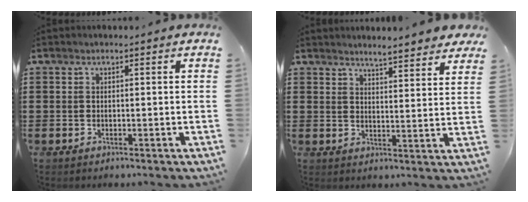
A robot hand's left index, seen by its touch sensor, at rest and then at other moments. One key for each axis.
{"total": 4.2, "fx": 4.1, "fy": -0.3, "fz": 0.7, "tx": -0.030, "ty": -0.018, "tz": 0.073}